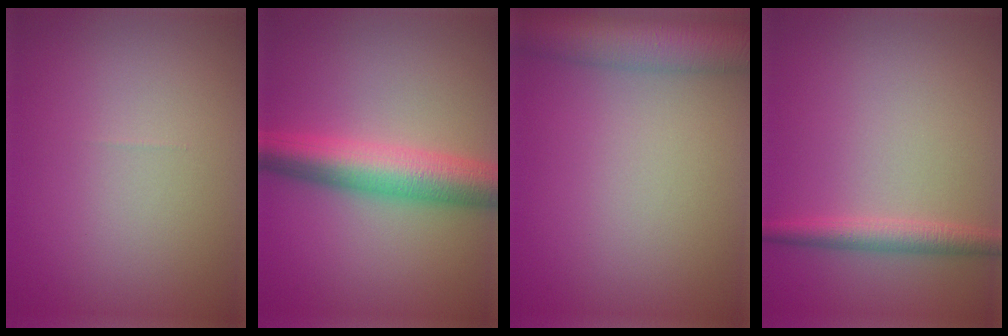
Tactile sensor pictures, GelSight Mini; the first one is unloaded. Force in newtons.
{"total": 6.5, "press": 6.5, "slide": 0.1}
{"total": 6.7, "press": 6.7, "slide": 0.3}
{"total": 2.3, "press": 2.3, "slide": 0.1}